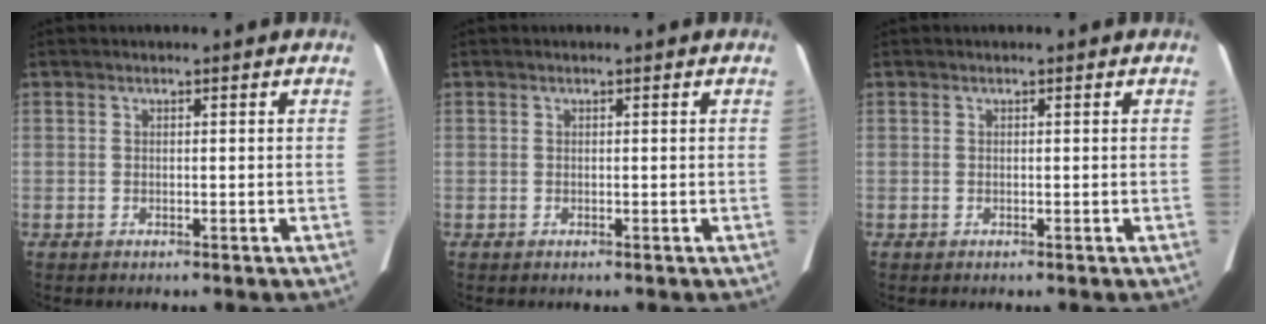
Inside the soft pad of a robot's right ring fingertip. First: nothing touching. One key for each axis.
{"total": 0.0}
{"total": 0.0}